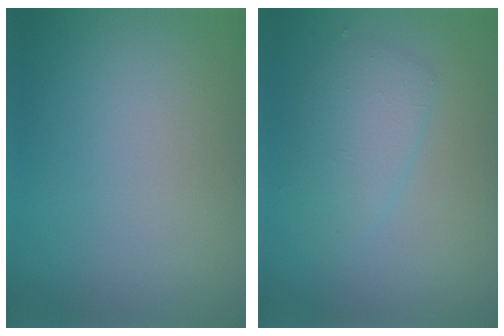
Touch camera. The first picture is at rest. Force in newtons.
{"total": 2.7, "press": 2.7, "slide": 0.0}